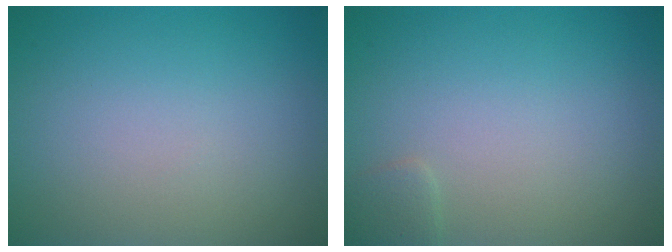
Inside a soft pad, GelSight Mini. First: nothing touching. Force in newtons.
{"total": 1.0, "press": 1.0, "slide": 0.1}